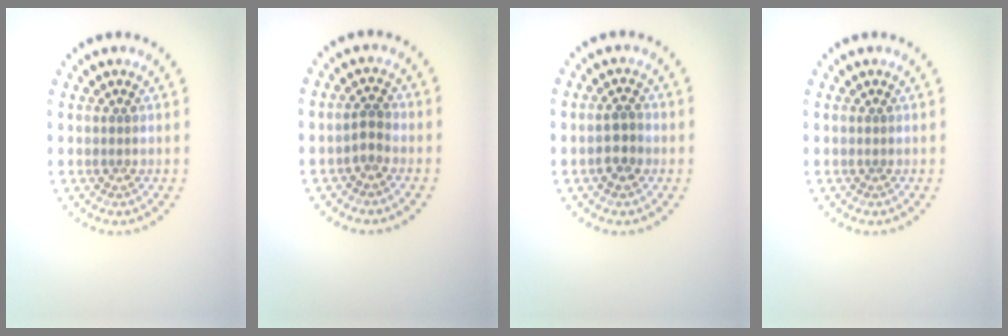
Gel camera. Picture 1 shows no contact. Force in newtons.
{"total": 1.4, "press": 1.3, "slide": 0.5}
{"total": 2.3, "press": 2.3, "slide": 0.6}
{"total": 0.0}